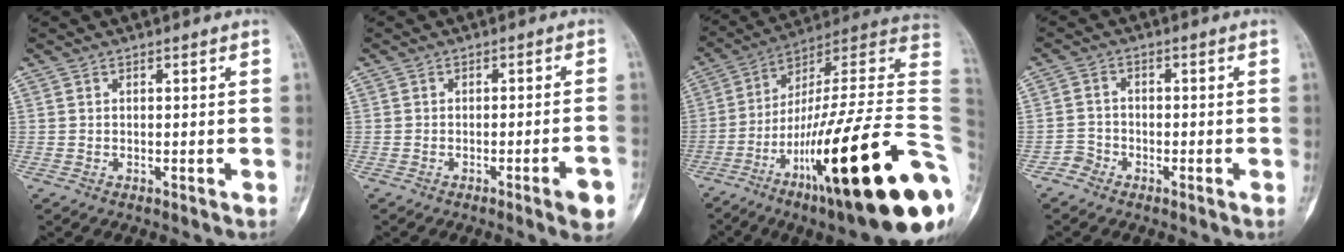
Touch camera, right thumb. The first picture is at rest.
{"total": 5.4, "force": [-2.6, 0.5, 4.7], "torque": [-0.062, 0.012, -0.032]}
{"total": 33.4, "force": [-9.0, 5.9, 31.6], "torque": [-0.398, 0.067, -0.147]}
{"total": 2.7, "force": [-1.9, 1.9, 0.1], "torque": [0.002, 0.011, -0.043]}